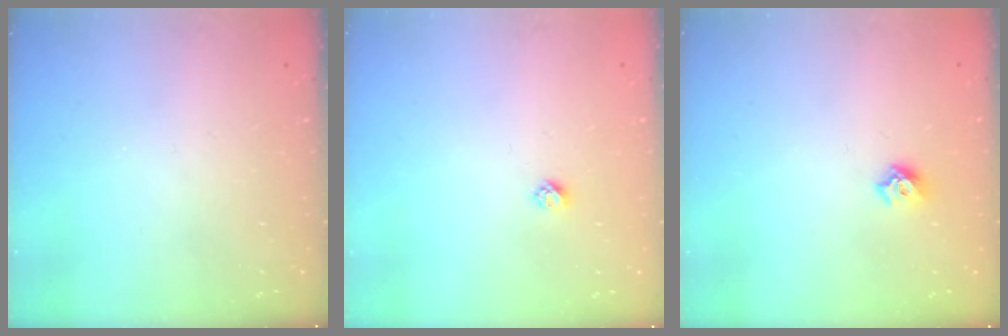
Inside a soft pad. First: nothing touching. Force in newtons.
{"total": 2.4, "press": 2.4, "slide": 0.2}
{"total": 5.4, "press": 5.3, "slide": 1.0}